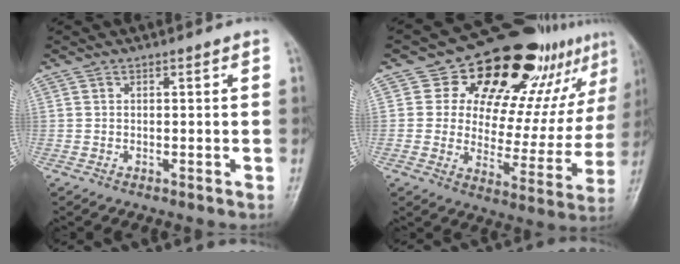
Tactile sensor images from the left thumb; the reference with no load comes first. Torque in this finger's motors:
{"motor_torque": [0.11, 0.33, 0.17, -0.27, 0.14]}